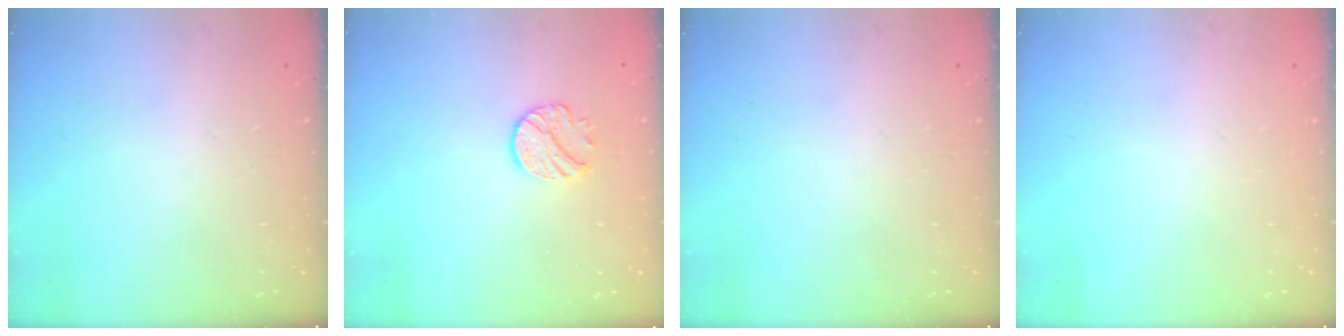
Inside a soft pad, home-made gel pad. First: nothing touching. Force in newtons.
{"total": 8.5, "press": 8.5, "slide": 0.4}
{"total": 0.0}
{"total": 0.0}